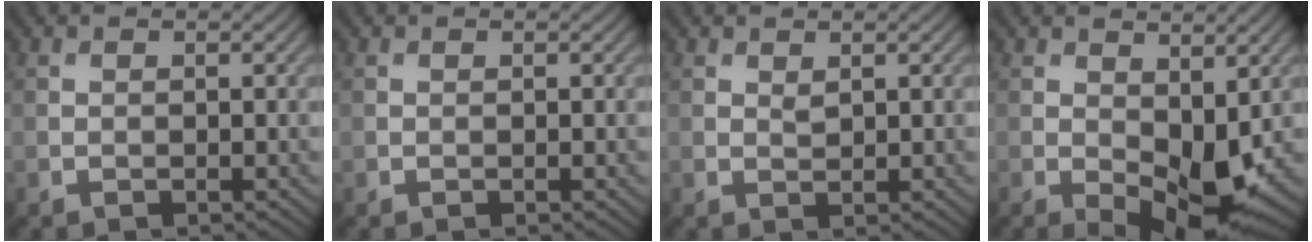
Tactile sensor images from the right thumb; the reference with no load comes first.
{"total": 0.0}
{"total": 0.9, "force": [0.6, 0.3, 0.5], "torque": [-0.013, -0.004, 0.013]}
{"total": 8.8, "force": [-0.7, 4.5, 7.6], "torque": [-0.120, -0.015, -0.002]}